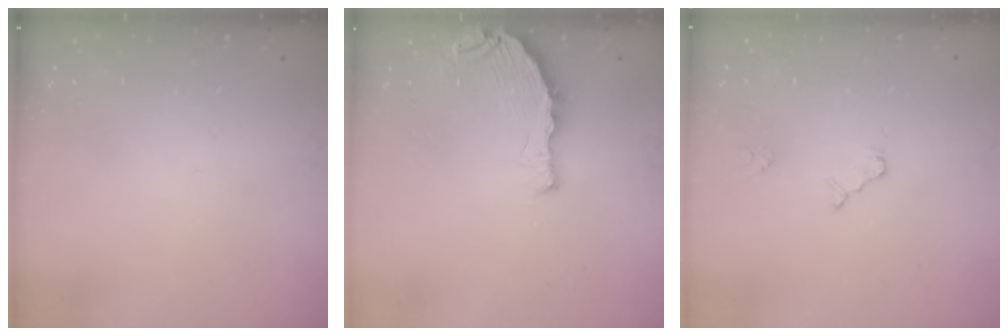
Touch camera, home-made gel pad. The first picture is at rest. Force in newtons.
{"total": 7.2, "press": 5.9, "slide": 4.1}
{"total": 2.6, "press": 2.6, "slide": 0.4}